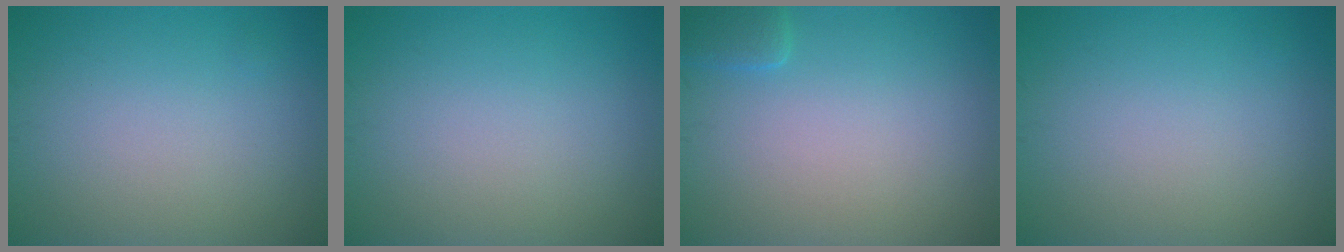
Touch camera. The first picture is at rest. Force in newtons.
{"total": 0.0}
{"total": 1.4, "press": 1.4, "slide": 0.1}
{"total": 0.0}